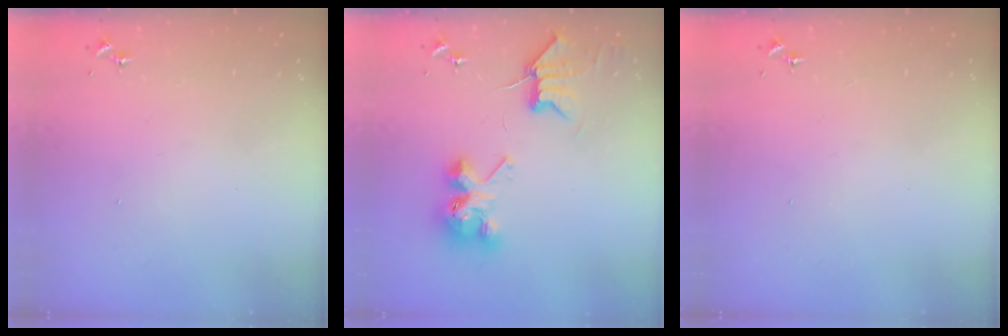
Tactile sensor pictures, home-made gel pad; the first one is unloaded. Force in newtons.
{"total": 9.2, "press": 9.2, "slide": 0.6}
{"total": 0.0}